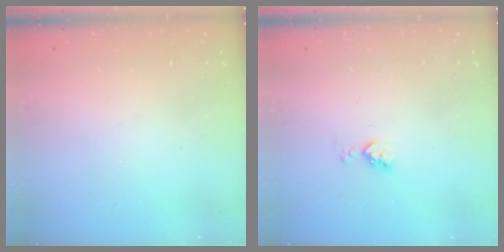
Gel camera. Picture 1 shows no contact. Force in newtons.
{"total": 4.4, "press": 4.3, "slide": 0.7}